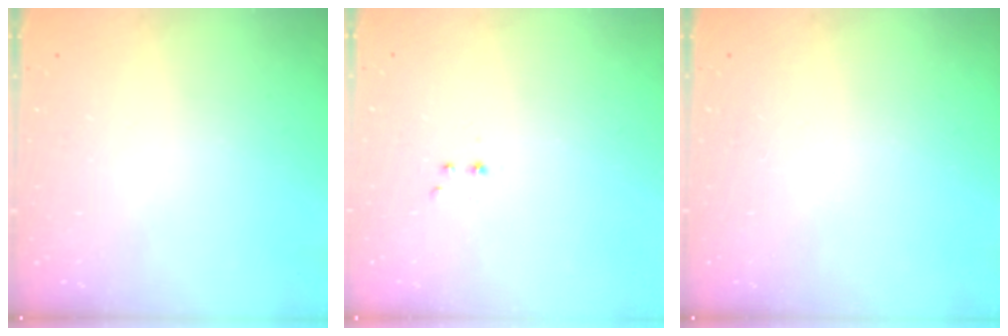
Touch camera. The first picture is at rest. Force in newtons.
{"total": 2.2, "press": 1.9, "slide": 1.0}
{"total": 0.0}